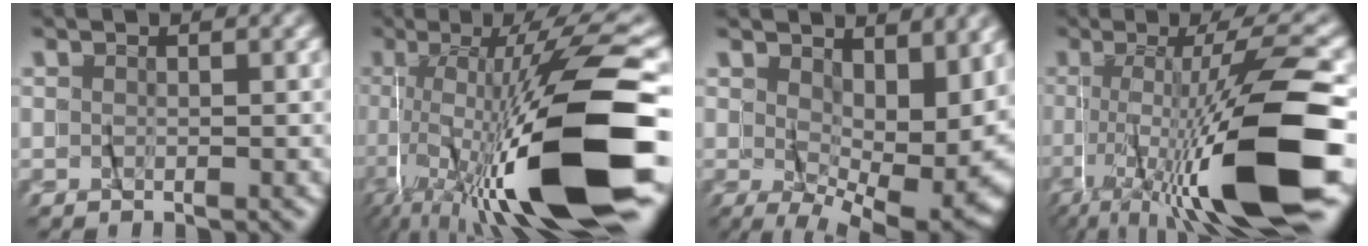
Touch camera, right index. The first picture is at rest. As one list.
[{"total": 14.0, "force": [-3.7, 1.2, 13.4], "torque": [-0.215, -0.004, -0.044]}, {"total": 6.6, "force": [0.1, 2.3, 6.2], "torque": [-0.088, -0.023, 0.005]}, {"total": 11.9, "force": [-3.7, 0.3, 11.3], "torque": [-0.175, -0.005, -0.048]}]